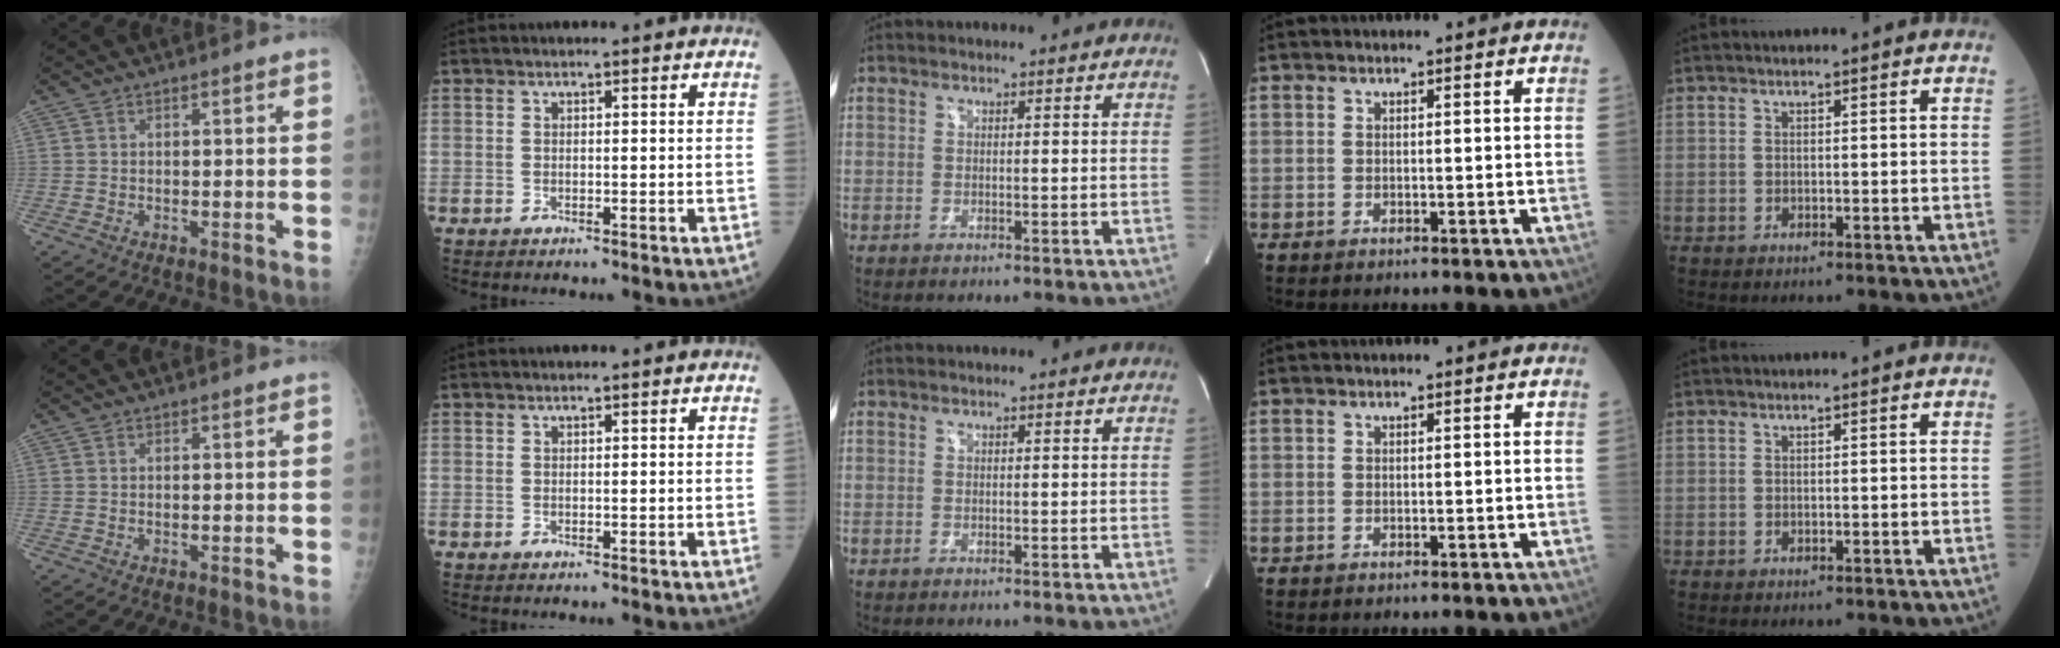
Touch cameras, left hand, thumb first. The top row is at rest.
{}